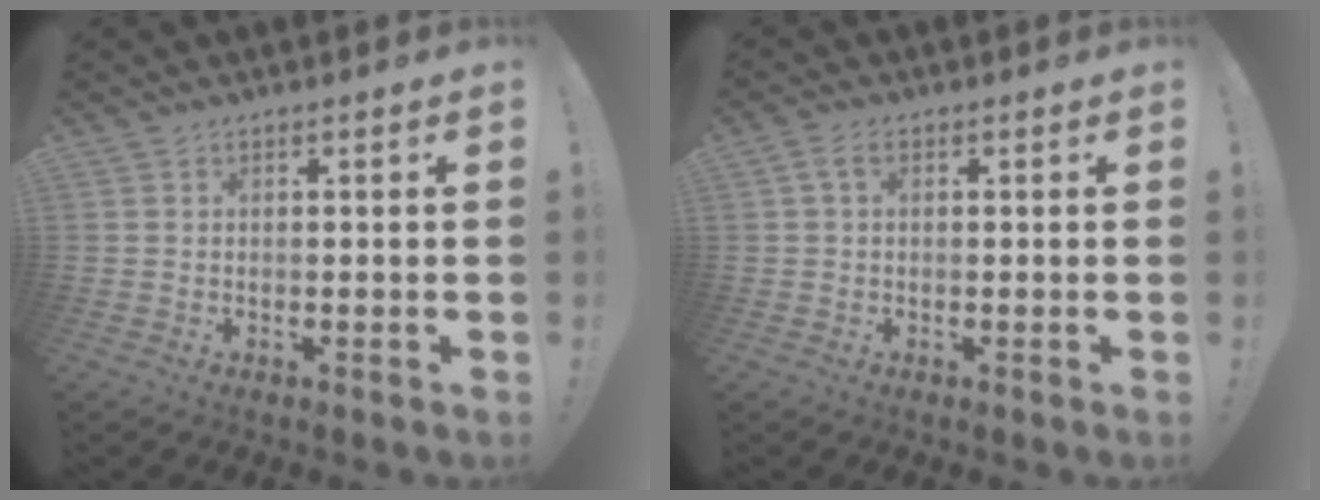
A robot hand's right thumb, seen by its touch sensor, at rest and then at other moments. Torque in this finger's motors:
{"motor_torque": [-0.21, -0.21, 0.07, -0.47, 0.09]}